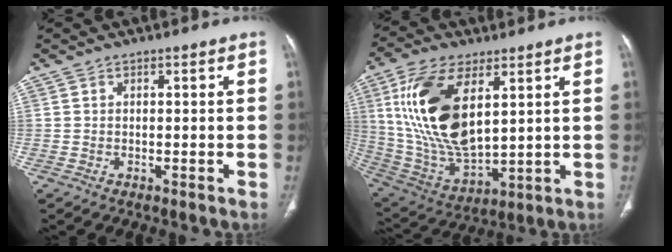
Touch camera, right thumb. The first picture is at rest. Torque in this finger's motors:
{"motor_torque": [1.54, 3.47, 2.25, 0.42, 0.30]}